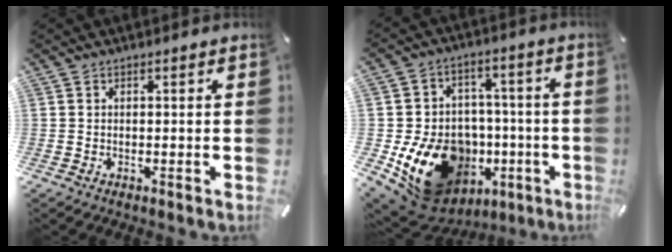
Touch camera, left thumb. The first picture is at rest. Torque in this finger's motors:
{"motor_torque": [2.14, 2.87, 1.40, 0.93, 0.53]}